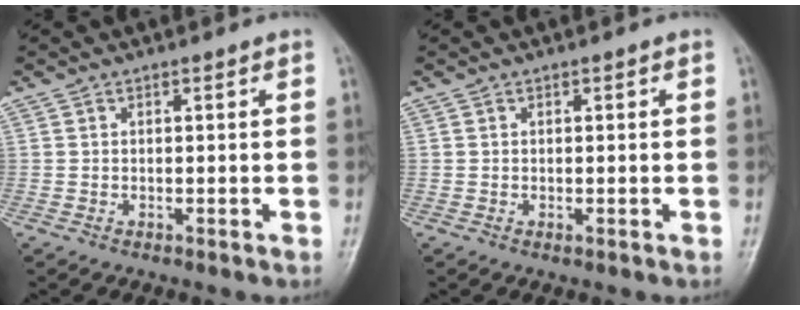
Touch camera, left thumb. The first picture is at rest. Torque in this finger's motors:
{"motor_torque": [-0.01, 0.01, 0.00, 0.01, 0.00]}